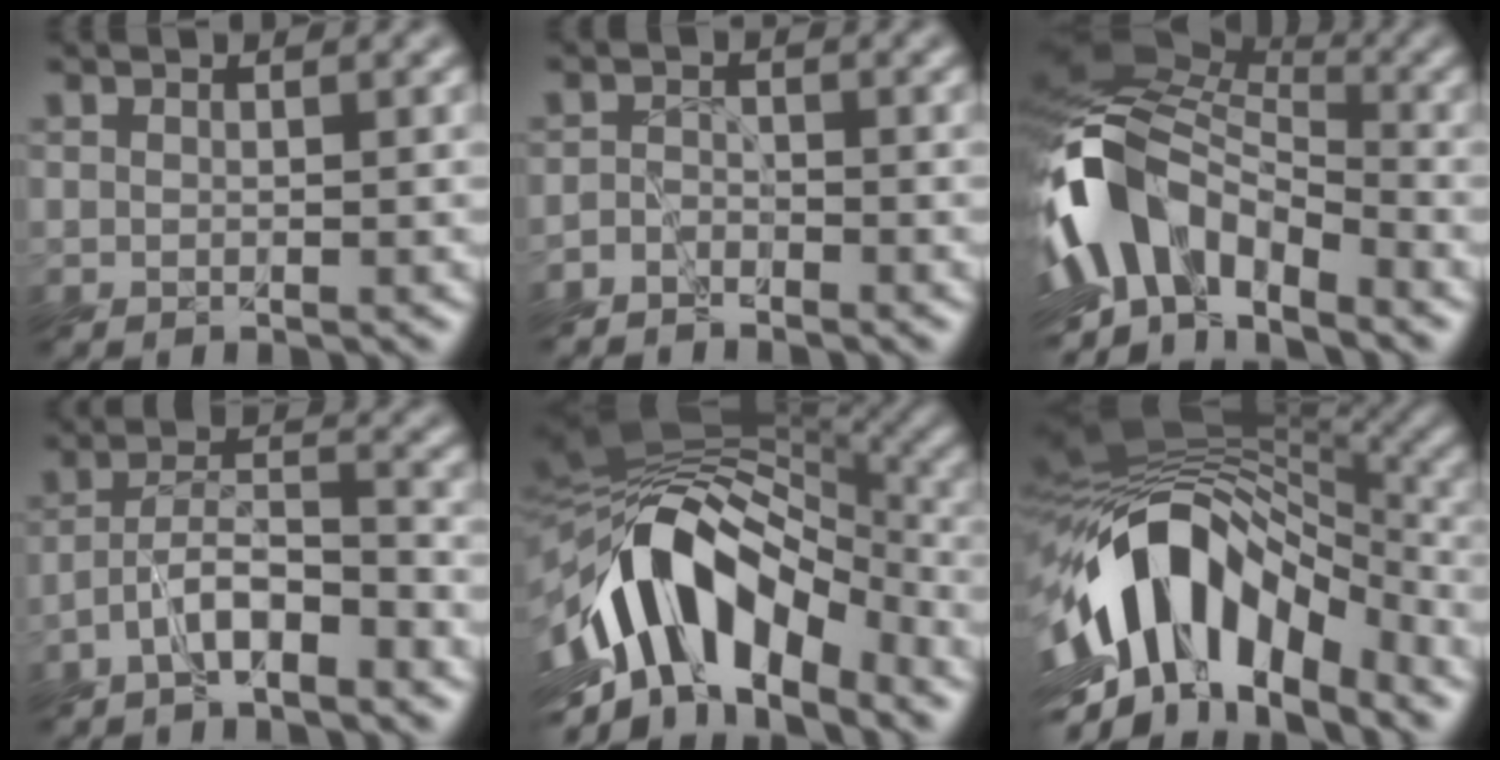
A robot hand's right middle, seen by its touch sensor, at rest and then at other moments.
{"total": 2.1, "force": [-2.0, 0.7, 0.2], "torque": [0.010, 0.000, -0.050]}
{"total": 10.4, "force": [-4.9, 5.7, 7.1], "torque": [-0.127, 0.003, -0.110]}
{"total": 4.9, "force": [-3.5, 1.3, 3.2], "torque": [-0.058, 0.009, -0.074]}
{"total": 12.4, "force": [-5.6, 6.6, 8.9], "torque": [-0.138, 0.015, -0.108]}
{"total": 12.8, "force": [-5.6, 6.9, 9.1], "torque": [-0.149, 0.014, -0.109]}